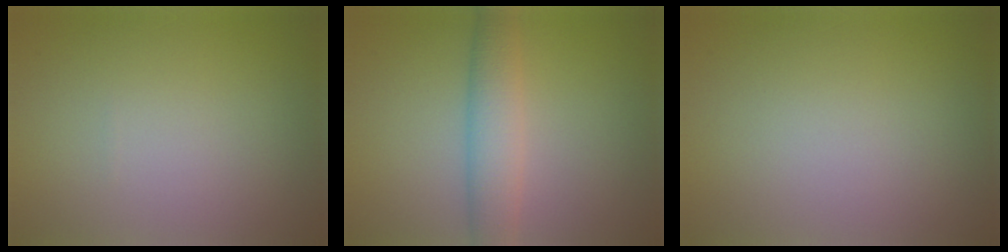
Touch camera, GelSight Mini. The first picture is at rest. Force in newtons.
{"total": 4.2, "press": 4.2, "slide": 0.2}
{"total": 0.0}